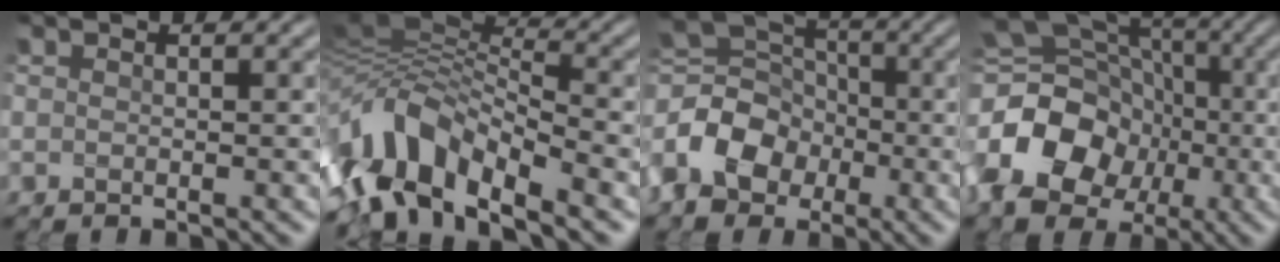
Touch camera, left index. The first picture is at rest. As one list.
[{"total": 8.6, "force": [-5.3, 3.6, 5.7], "torque": [-0.107, 0.008, -0.110]}, {"total": 7.4, "force": [-3.0, 5.6, 3.9], "torque": [-0.086, 0.002, -0.063]}, {"total": 14.3, "force": [-4.0, 11.4, 7.6], "torque": [-0.164, -0.003, -0.081]}]